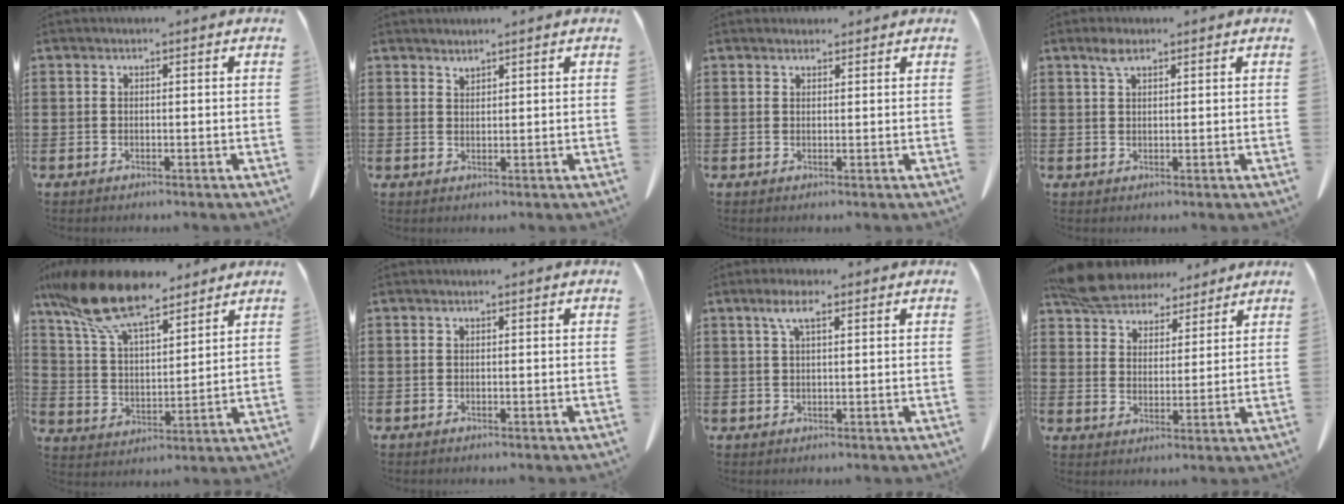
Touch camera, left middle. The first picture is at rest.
{"total": 1.4, "force": [1.4, 0.0, 0.0], "torque": [-0.003, -0.003, 0.027]}
{"total": 1.4, "force": [1.3, 0.5, 0.1], "torque": [0.002, -0.001, 0.024]}
{"total": 2.3, "force": [1.4, 0.8, 1.7], "torque": [-0.037, 0.004, 0.024]}
{"total": 13.2, "force": [10.0, 3.4, 7.8], "torque": [-0.187, -0.033, 0.181]}
{"total": 0.0}
{"total": 4.0, "force": [1.9, 1.1, 3.3], "torque": [-0.070, 0.008, 0.032]}
{"total": 7.7, "force": [7.0, 2.6, 1.9], "torque": [-0.068, -0.015, 0.134]}